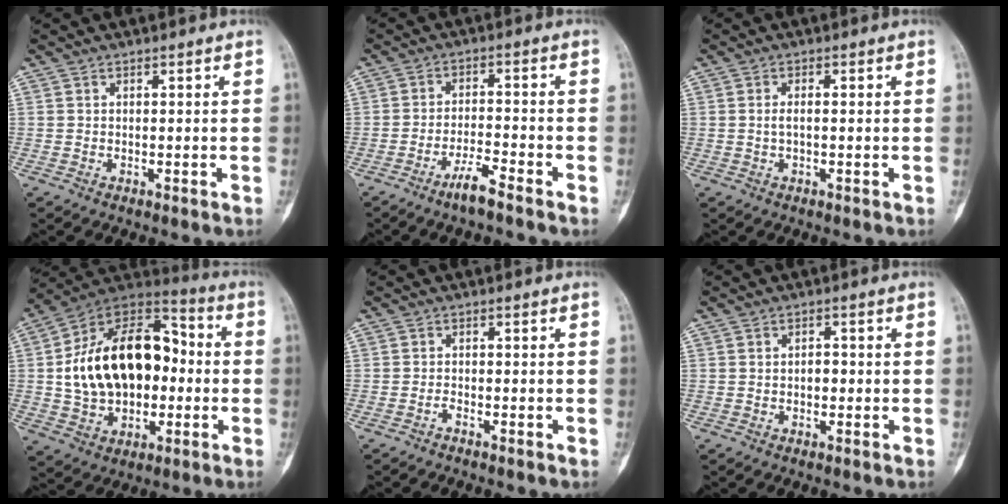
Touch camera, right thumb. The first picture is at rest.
{"total": 4.8, "force": [-3.7, 0.3, 3.1], "torque": [-0.063, 0.021, -0.072]}
{"total": 1.5, "force": [-0.1, 0.5, 1.4], "torque": [-0.032, 0.006, -0.002]}
{"total": 23.7, "force": [0.3, 15.4, 18.0], "torque": [-0.278, 0.038, 0.009]}
{"total": 0.9, "force": [-0.8, 0.0, 0.3], "torque": [-0.008, 0.005, -0.017]}
{"total": 1.8, "force": [-0.2, 1.2, 1.3], "torque": [-0.013, 0.004, -0.005]}